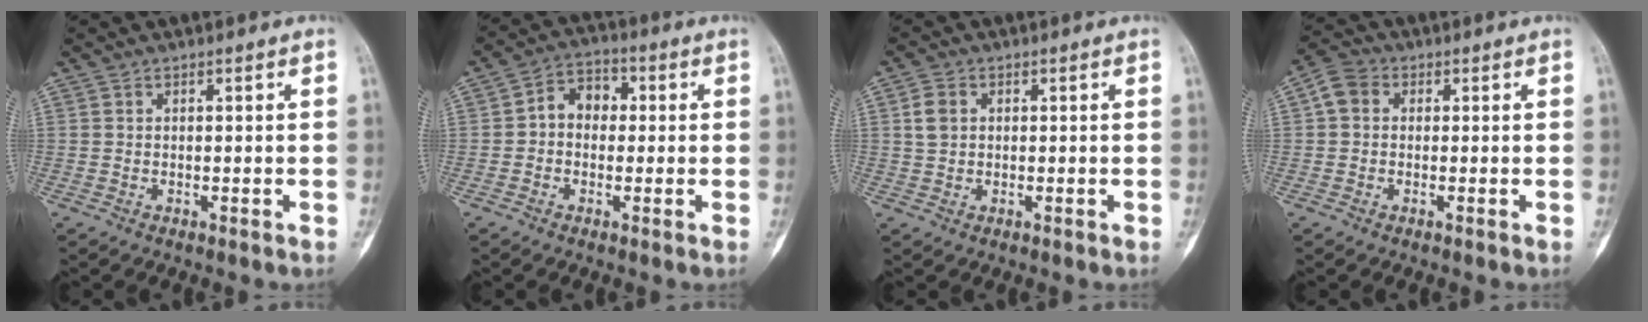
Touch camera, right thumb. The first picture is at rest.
{"total": 6.5, "force": [0.2, 5.0, 4.2], "torque": [-0.043, 0.023, -0.008]}
{"total": 3.2, "force": [0.6, 2.5, 1.9], "torque": [-0.033, 0.004, 0.007]}
{"total": 4.3, "force": [0.3, 3.6, 2.3], "torque": [-0.036, 0.011, -0.005]}